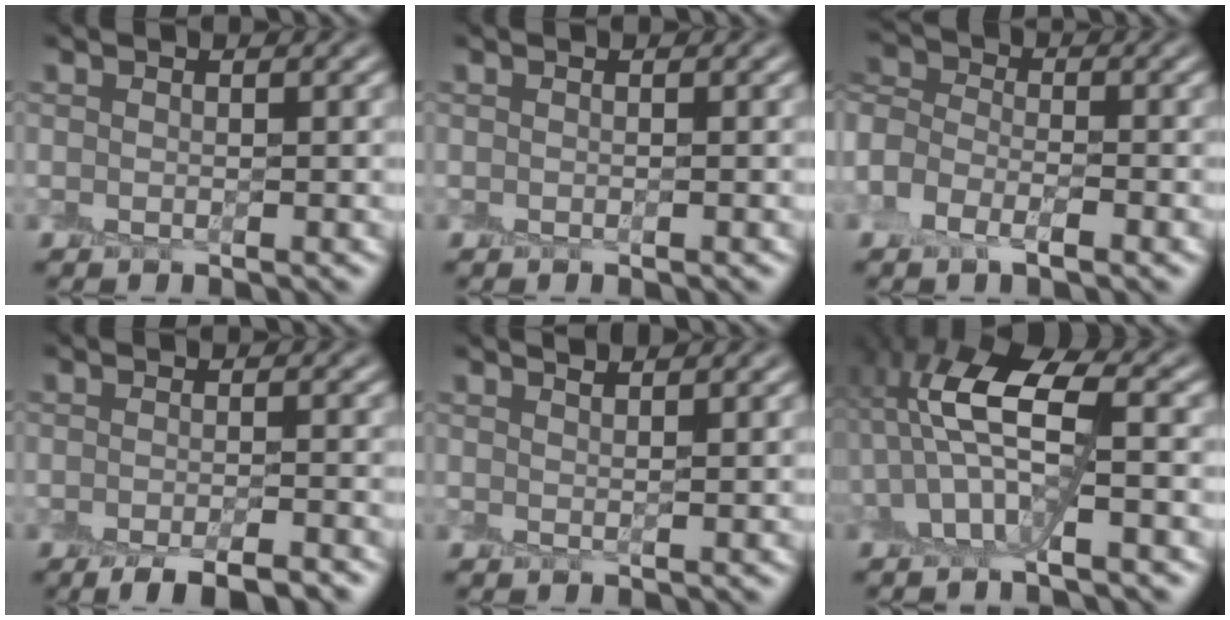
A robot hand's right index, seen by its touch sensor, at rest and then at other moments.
{"total": 0.0}
{"total": 4.7, "force": [-2.1, 2.9, 3.1], "torque": [-0.066, 0.005, -0.049]}
{"total": 4.0, "force": [-2.8, 1.0, 2.7], "torque": [-0.031, -0.001, -0.047]}
{"total": 1.8, "force": [1.6, 0.4, 0.7], "torque": [0.000, 0.005, 0.011]}
{"total": 7.3, "force": [0.3, 3.1, 6.5], "torque": [-0.133, 0.021, -0.002]}